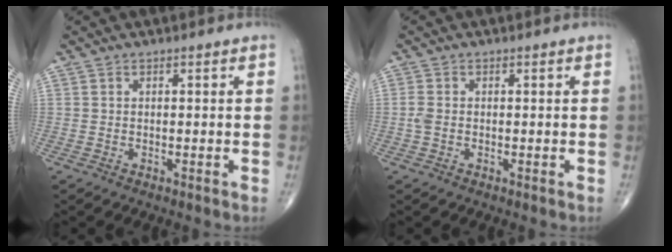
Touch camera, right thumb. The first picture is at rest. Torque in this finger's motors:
{"motor_torque": [0.46, 0.84, 0.28, -0.24, 0.01]}